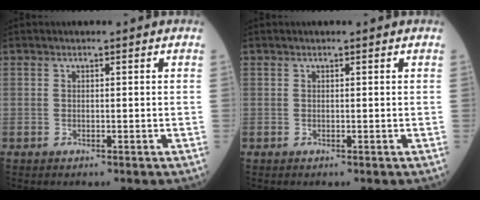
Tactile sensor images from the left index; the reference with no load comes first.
{"total": 0.0}